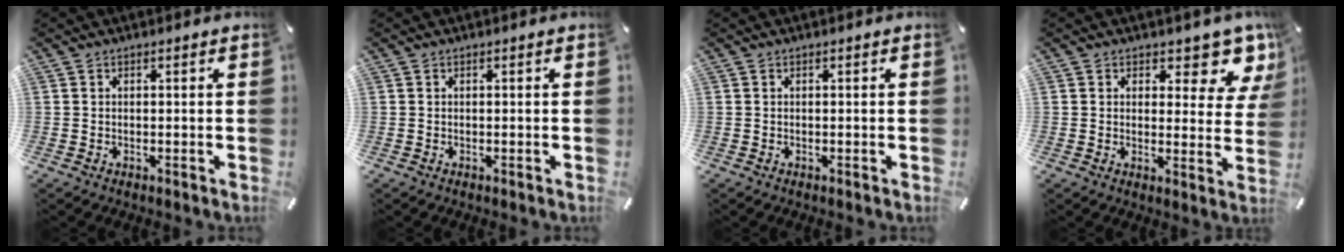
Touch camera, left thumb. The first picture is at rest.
{"total": 0.0}
{"total": 0.0}
{"total": 8.1, "force": [6.1, 3.8, 3.8], "torque": [-0.032, -0.053, 0.101]}